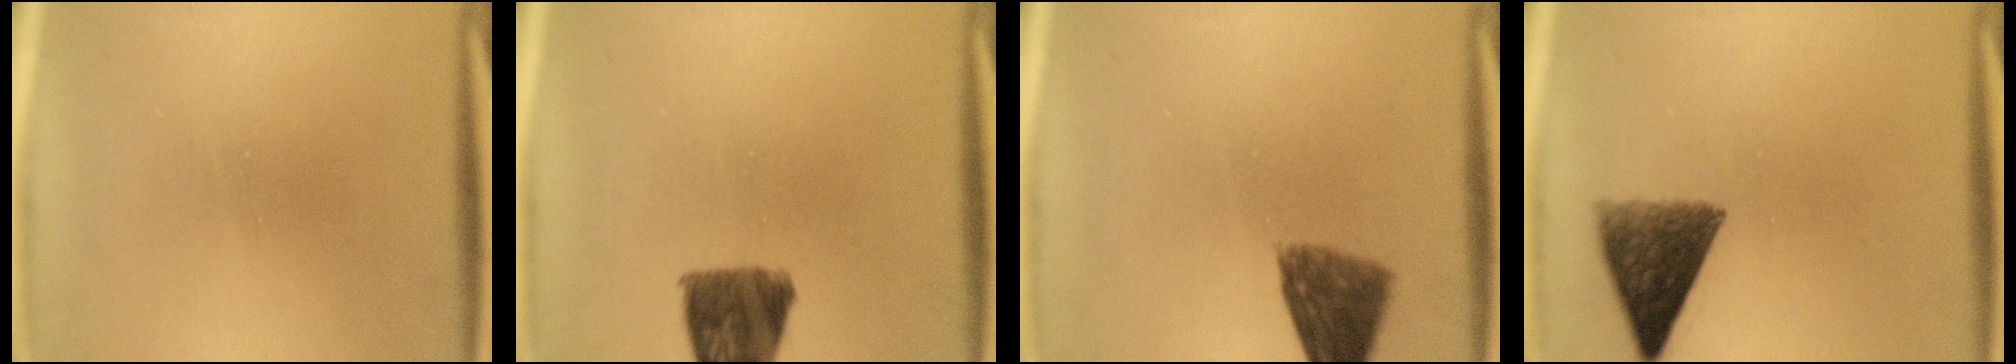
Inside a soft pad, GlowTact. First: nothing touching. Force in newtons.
{"total": 9.7}
{"total": 7.4}
{"total": 9.0}